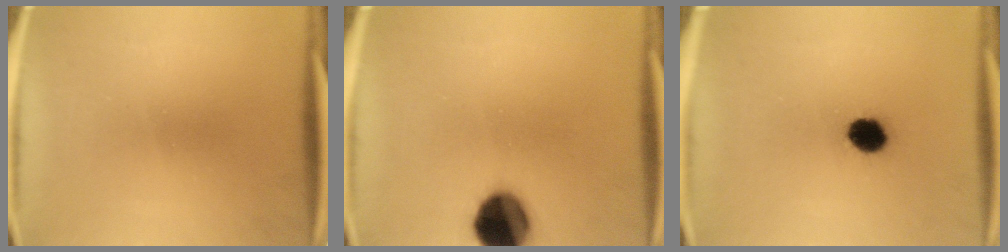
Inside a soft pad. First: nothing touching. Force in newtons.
{"total": 13.5}
{"total": 6.0}